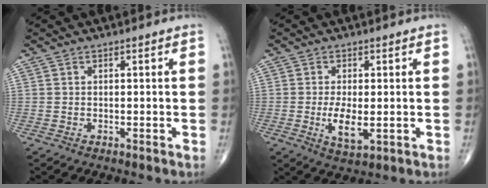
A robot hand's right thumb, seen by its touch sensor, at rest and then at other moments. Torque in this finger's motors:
{"motor_torque": [1.82, 3.19, 0.52, 0.46, 0.08]}